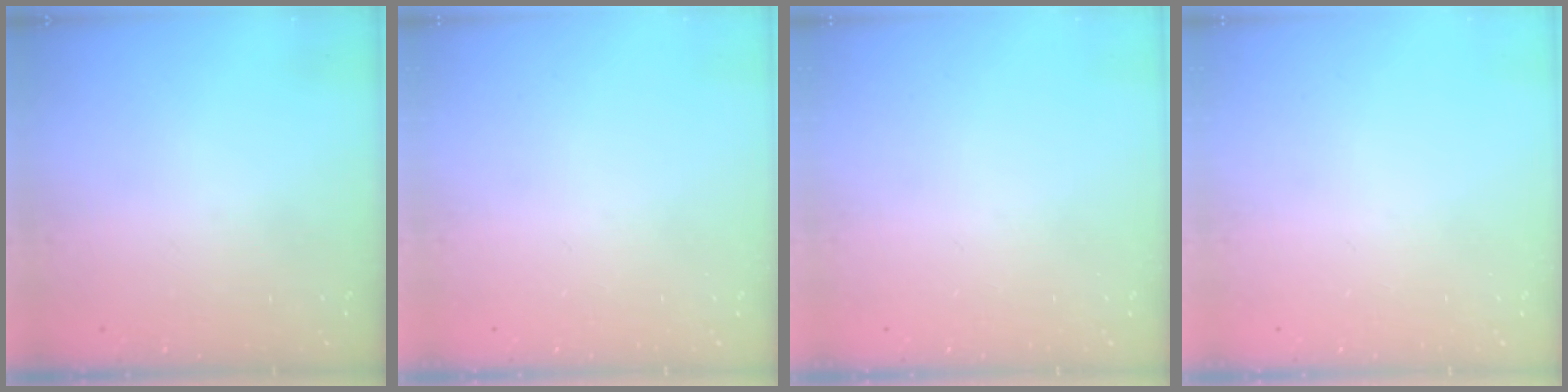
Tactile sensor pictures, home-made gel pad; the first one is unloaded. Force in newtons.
{"total": 0.0}
{"total": 0.0}
{"total": 0.0}